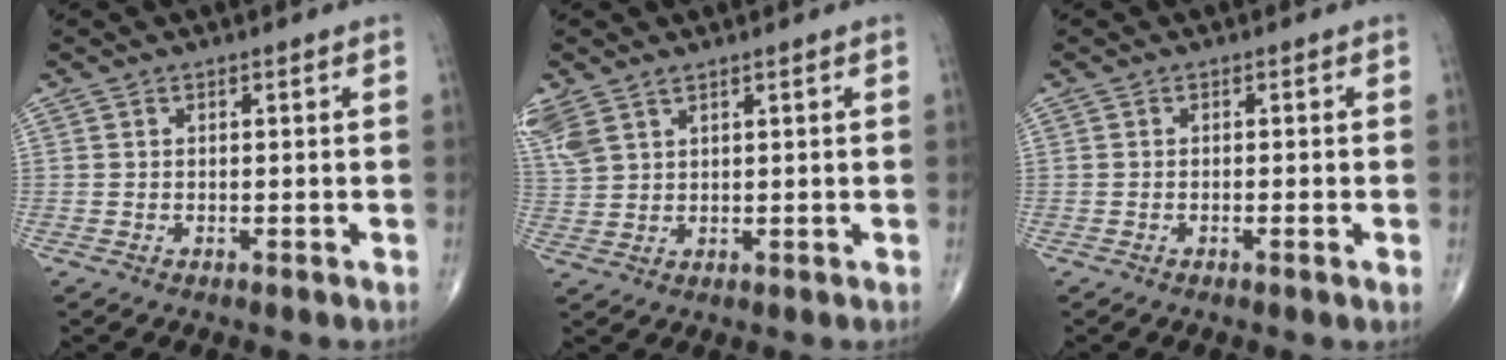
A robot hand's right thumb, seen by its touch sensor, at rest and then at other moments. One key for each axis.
{"total": 8.1, "fx": 4.6, "fy": 4.8, "fz": 4.7, "tx": -0.125, "ty": 0.003, "tz": 0.102}
{"total": 1.2, "fx": -0.4, "fy": -0.1, "fz": 1.1, "tx": -0.022, "ty": -0.002, "tz": -0.009}